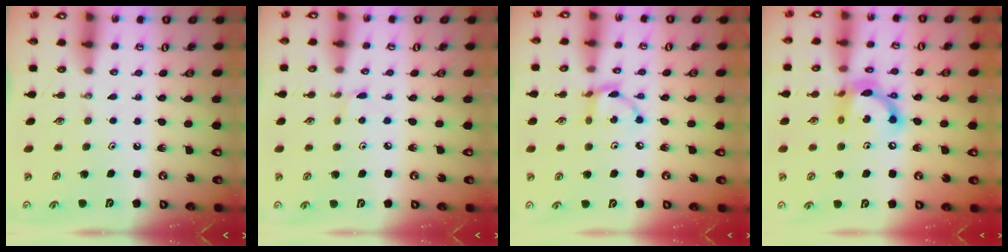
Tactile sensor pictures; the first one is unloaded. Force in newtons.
{"total": 2.6, "press": 2.6, "slide": 0.3}
{"total": 7.7, "press": 7.7, "slide": 0.3}
{"total": 13.5, "press": 13.4, "slide": 1.0}